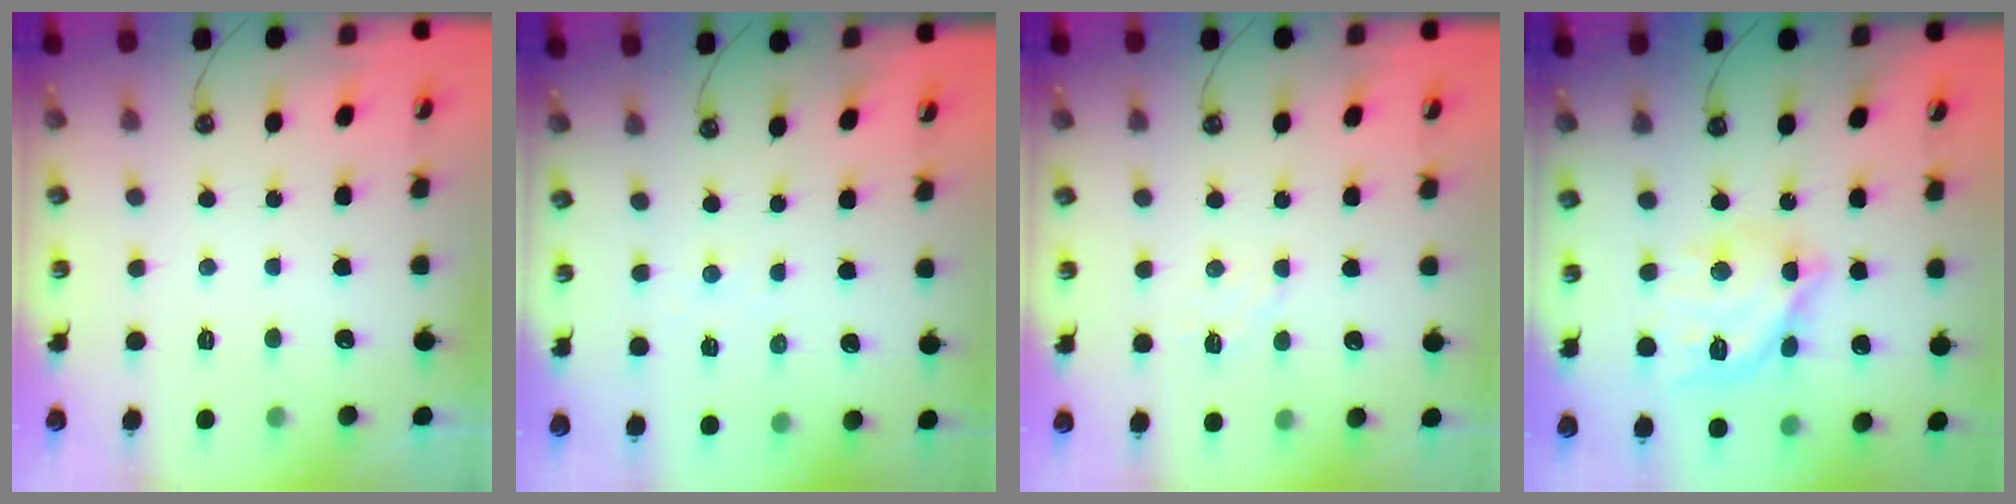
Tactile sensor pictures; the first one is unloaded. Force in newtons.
{"total": 2.6, "press": 2.6, "slide": 0.3}
{"total": 5.4, "press": 5.3, "slide": 0.6}
{"total": 16.5, "press": 16.5, "slide": 1.3}